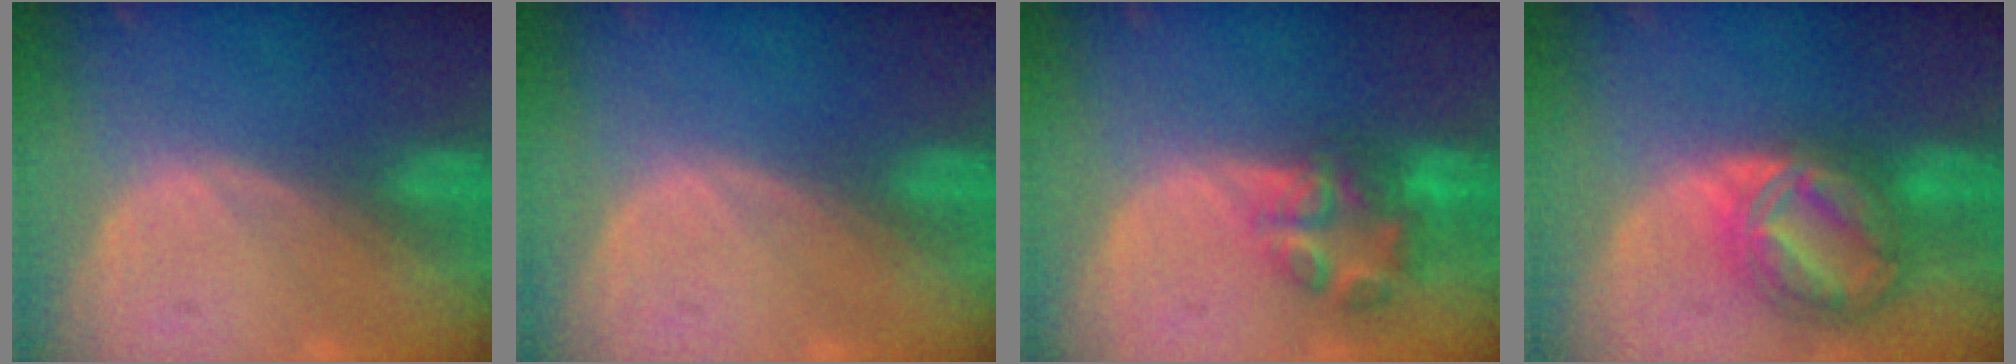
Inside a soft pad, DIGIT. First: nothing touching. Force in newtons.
{"total": 0.0}
{"total": 6.9, "press": 6.0, "slide": 3.3}
{"total": 8.9, "press": 8.8, "slide": 0.8}